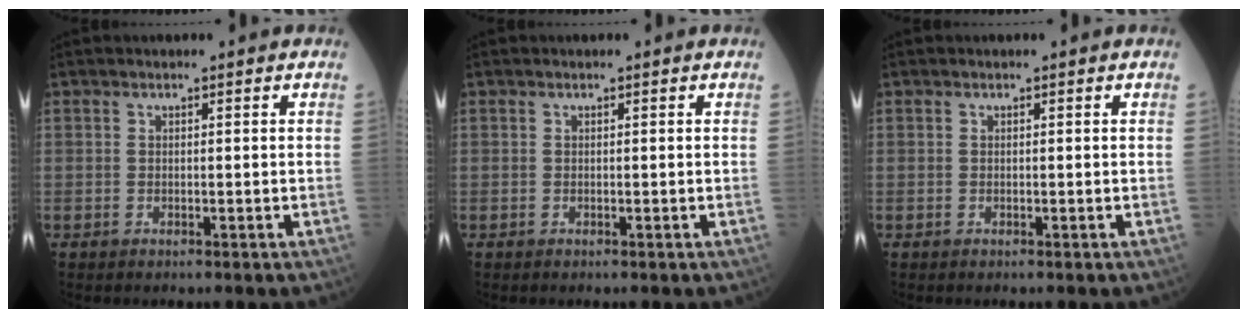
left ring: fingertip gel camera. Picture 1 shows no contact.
{"total": 0.0}
{"total": 0.0}